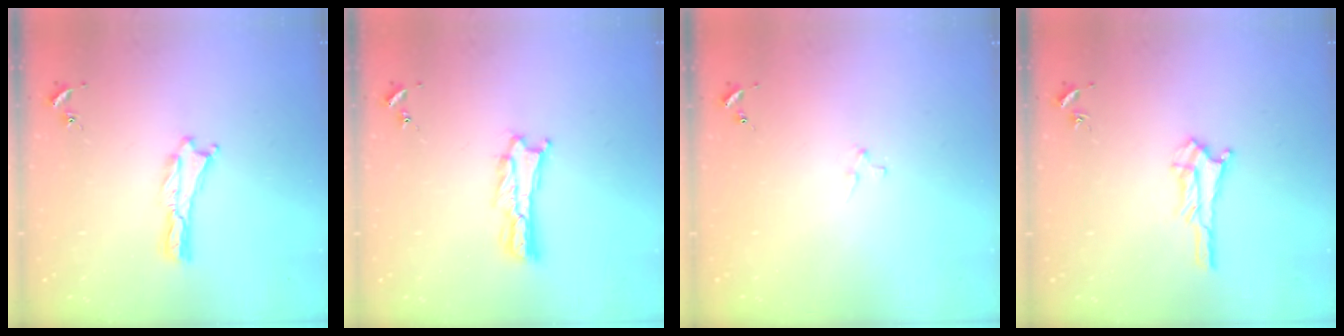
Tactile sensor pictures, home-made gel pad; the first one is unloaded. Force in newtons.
{"total": 1.6, "press": 1.6, "slide": 0.2}
{"total": 2.0, "press": 2.0, "slide": 0.2}
{"total": 2.3, "press": 2.2, "slide": 0.2}